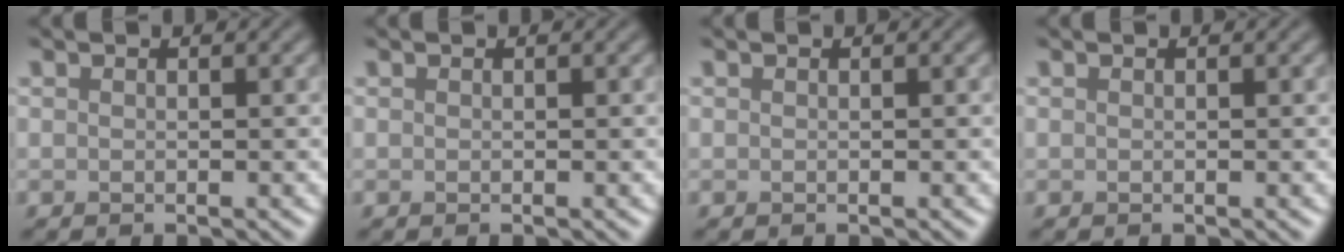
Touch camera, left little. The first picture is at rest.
{"total": 0.0}
{"total": 0.0}
{"total": 0.0}